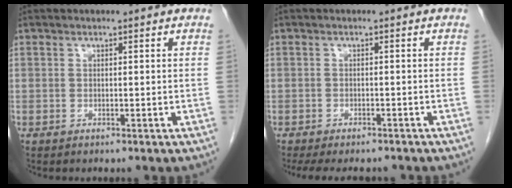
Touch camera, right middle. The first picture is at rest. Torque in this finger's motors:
{"motor_torque": [0.08, -0.05, 0.03, 0.04]}